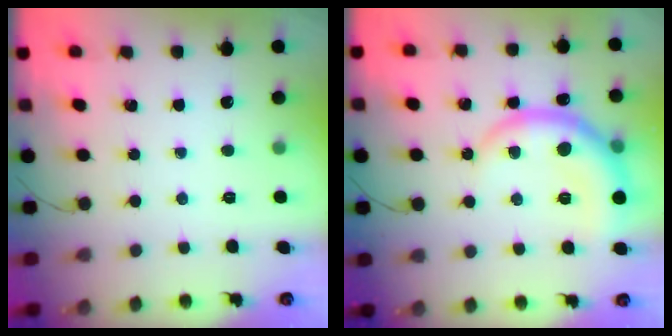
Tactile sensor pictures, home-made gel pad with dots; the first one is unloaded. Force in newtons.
{"total": 12.8, "press": 12.8, "slide": 0.5}